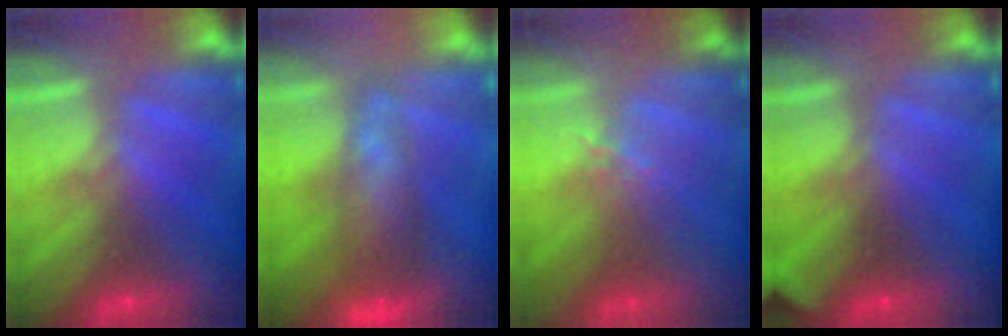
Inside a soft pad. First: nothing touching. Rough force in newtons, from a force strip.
{"total": 7.6}
{"total": 1.3}
{"total": 2.1}